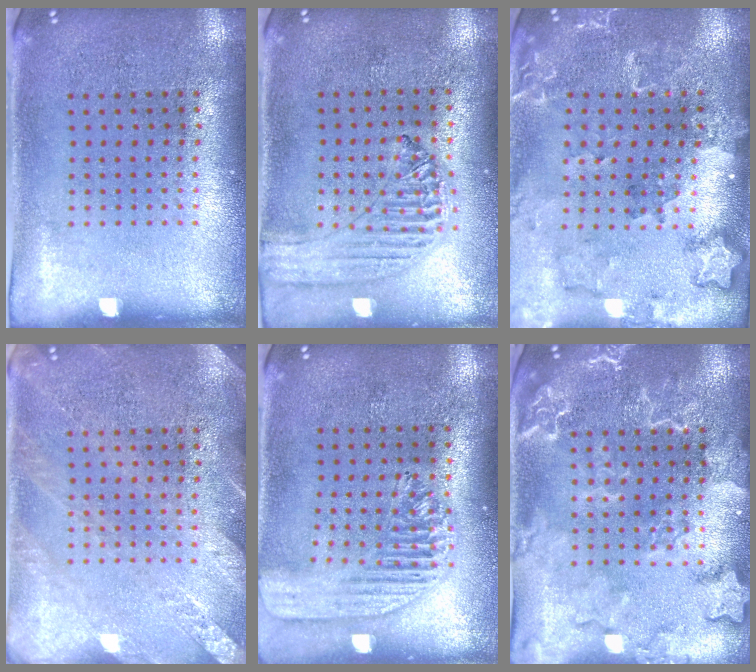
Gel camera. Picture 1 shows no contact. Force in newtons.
{"total": 1.2, "press": 1.2, "slide": 0.1}
{"total": 1.8, "press": 1.7, "slide": 0.2}
{"total": 2.6, "press": 2.6, "slide": 0.2}
{"total": 1.8, "press": 1.6, "slide": 0.7}
{"total": 2.4, "press": 2.4, "slide": 0.3}